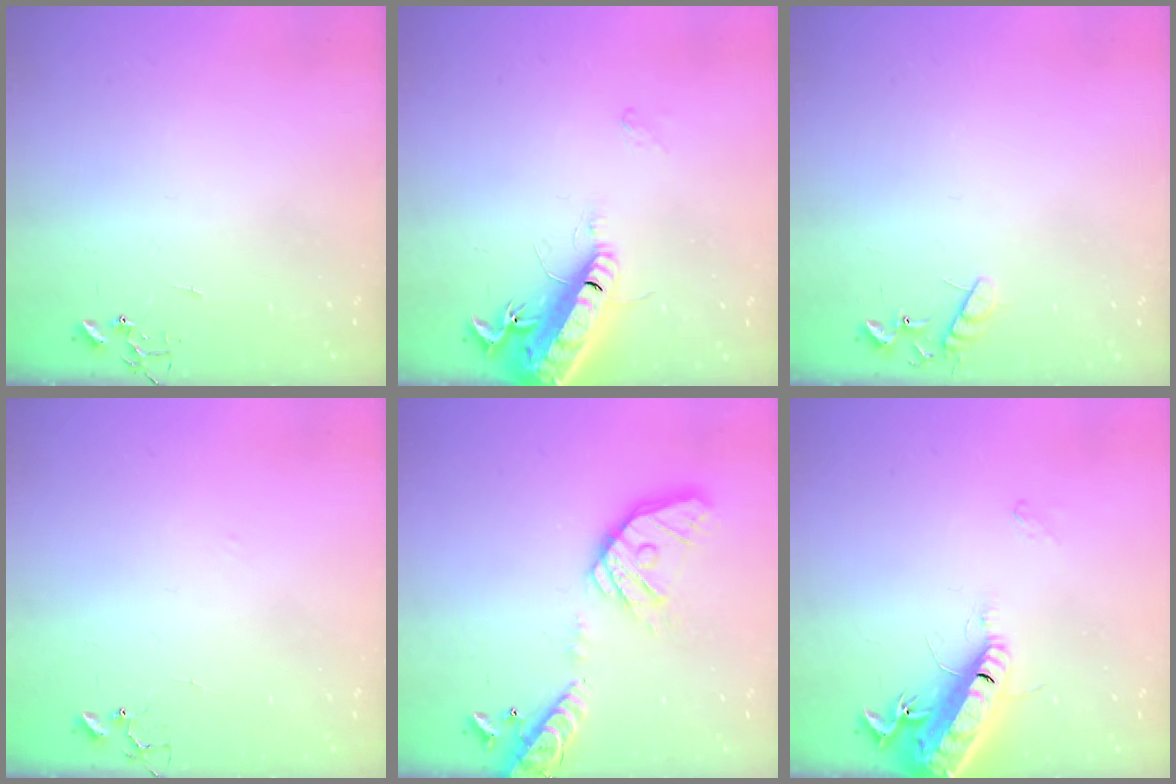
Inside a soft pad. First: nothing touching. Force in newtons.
{"total": 17.2, "press": 16.5, "slide": 4.6}
{"total": 8.0, "press": 8.0, "slide": 0.4}
{"total": 6.1, "press": 6.0, "slide": 0.6}
{"total": 19.5, "press": 19.2, "slide": 3.3}
{"total": 17.2, "press": 16.5, "slide": 4.6}